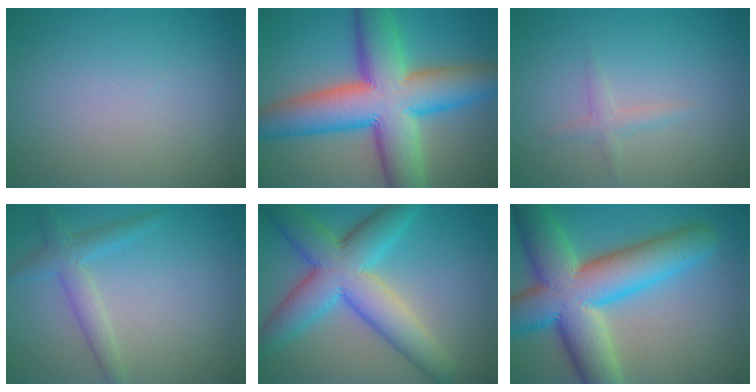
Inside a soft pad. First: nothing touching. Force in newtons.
{"total": 13.9, "press": 13.9, "slide": 0.3}
{"total": 1.2, "press": 1.2, "slide": 0.0}
{"total": 2.8, "press": 2.8, "slide": 0.2}
{"total": 9.2, "press": 9.2, "slide": 0.3}
{"total": 13.1, "press": 13.1, "slide": 0.6}